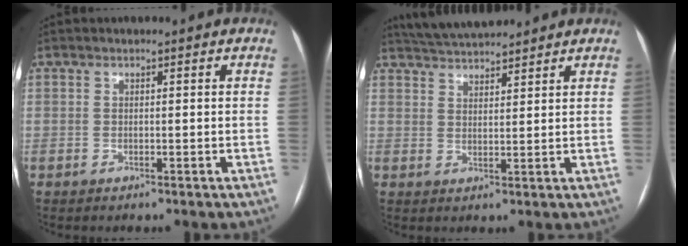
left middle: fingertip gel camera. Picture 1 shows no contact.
{"total": 8.2, "force": [7.7, 1.0, 2.7], "torque": [-0.054, 0.029, 0.130]}